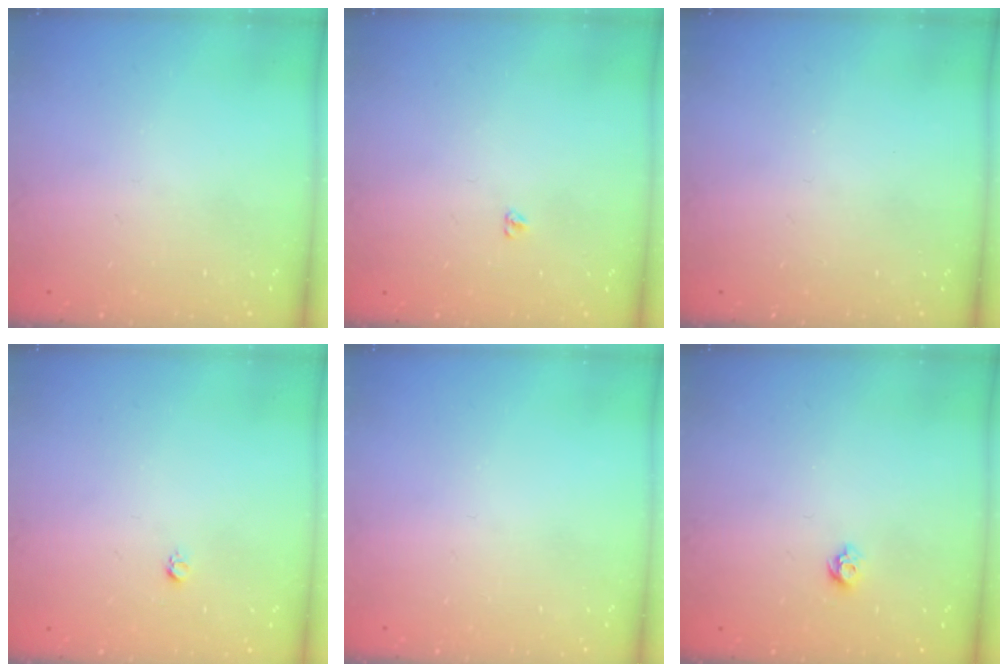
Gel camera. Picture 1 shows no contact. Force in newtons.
{"total": 3.1, "press": 3.0, "slide": 0.4}
{"total": 0.0}
{"total": 3.1, "press": 3.1, "slide": 0.3}
{"total": 0.0}
{"total": 5.3, "press": 5.3, "slide": 0.8}